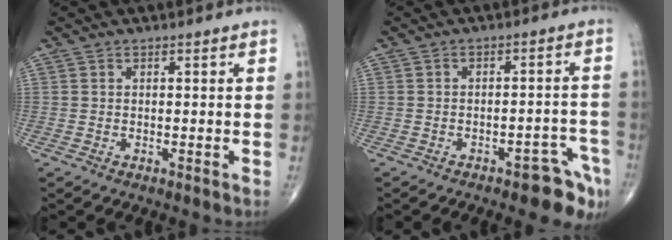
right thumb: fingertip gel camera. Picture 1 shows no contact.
{"total": 7.4, "force": [-4.6, 2.8, 5.1], "torque": [-0.043, 0.036, -0.053]}